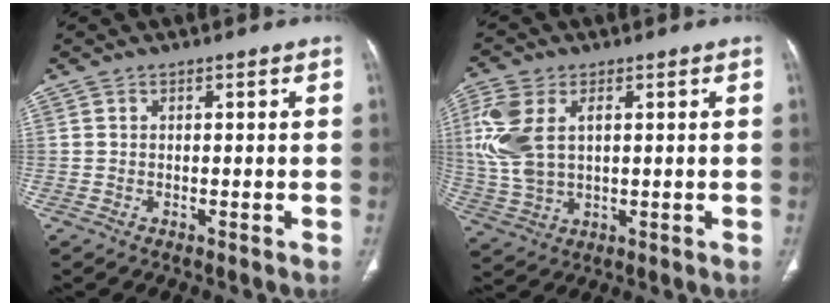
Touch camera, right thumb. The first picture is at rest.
{"total": 11.3, "force": [2.5, 6.8, 8.6], "torque": [-0.207, 0.003, 0.056]}